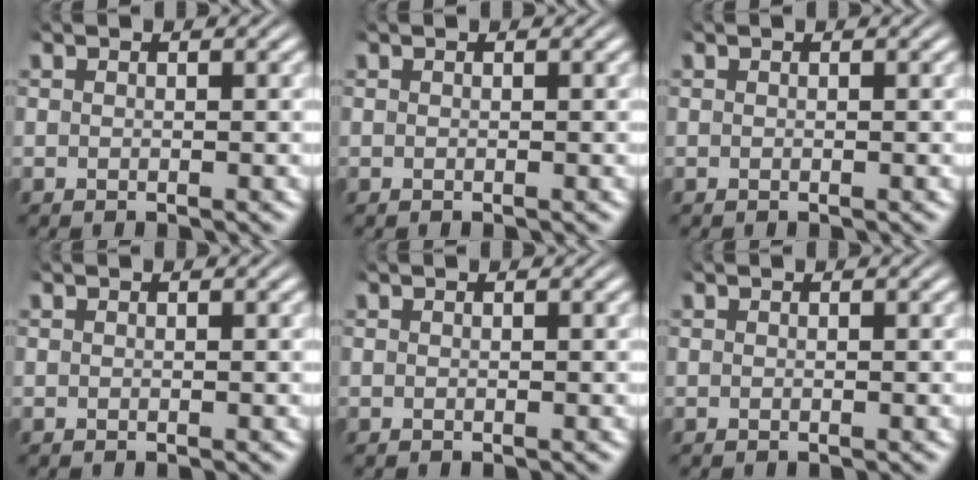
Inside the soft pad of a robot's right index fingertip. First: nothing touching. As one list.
[{"total": 0.0}, {"total": 0.0}, {"total": 0.0}, {"total": 0.0}, {"total": 0.0}]